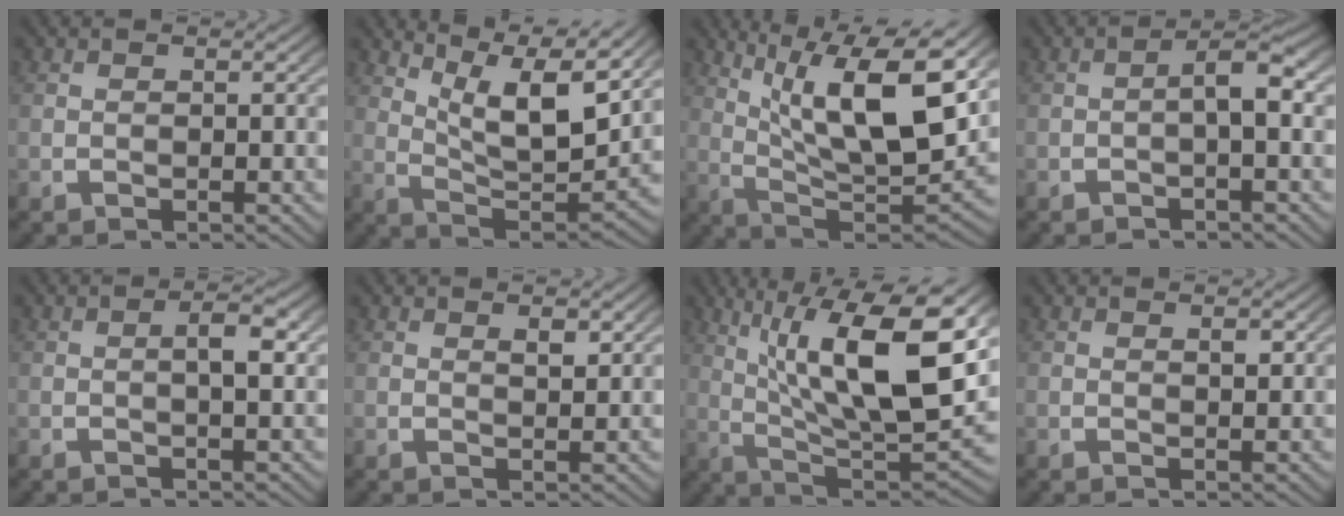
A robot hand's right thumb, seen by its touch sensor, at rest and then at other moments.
{"total": 11.1, "force": [4.5, 5.7, 8.4], "torque": [-0.133, -0.011, 0.070]}
{"total": 13.1, "force": [2.5, 6.9, 10.9], "torque": [-0.198, -0.043, 0.056]}
{"total": 3.0, "force": [-0.3, 1.2, 2.8], "torque": [-0.054, 0.001, -0.004]}
{"total": 2.3, "force": [0.3, 0.8, 2.2], "torque": [-0.037, 0.006, 0.001]}
{"total": 1.1, "force": [0.7, 0.3, 0.8], "torque": [-0.006, -0.003, 0.015]}
{"total": 14.2, "force": [1.7, 6.8, 12.4], "torque": [-0.216, -0.043, 0.054]}
{"total": 0.8, "force": [0.4, 0.2, 0.6], "torque": [-0.007, -0.001, 0.008]}